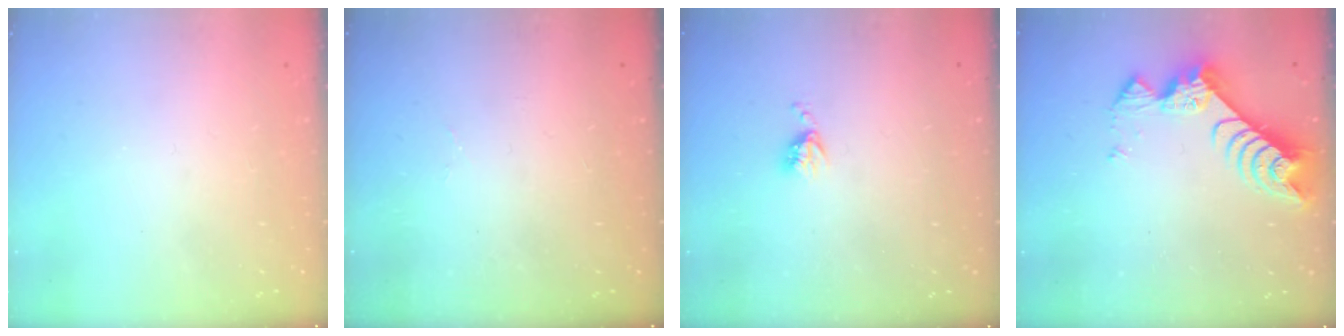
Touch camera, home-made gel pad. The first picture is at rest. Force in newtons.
{"total": 2.0, "press": 1.9, "slide": 0.8}
{"total": 3.9, "press": 3.9, "slide": 0.6}
{"total": 8.4, "press": 8.3, "slide": 0.7}